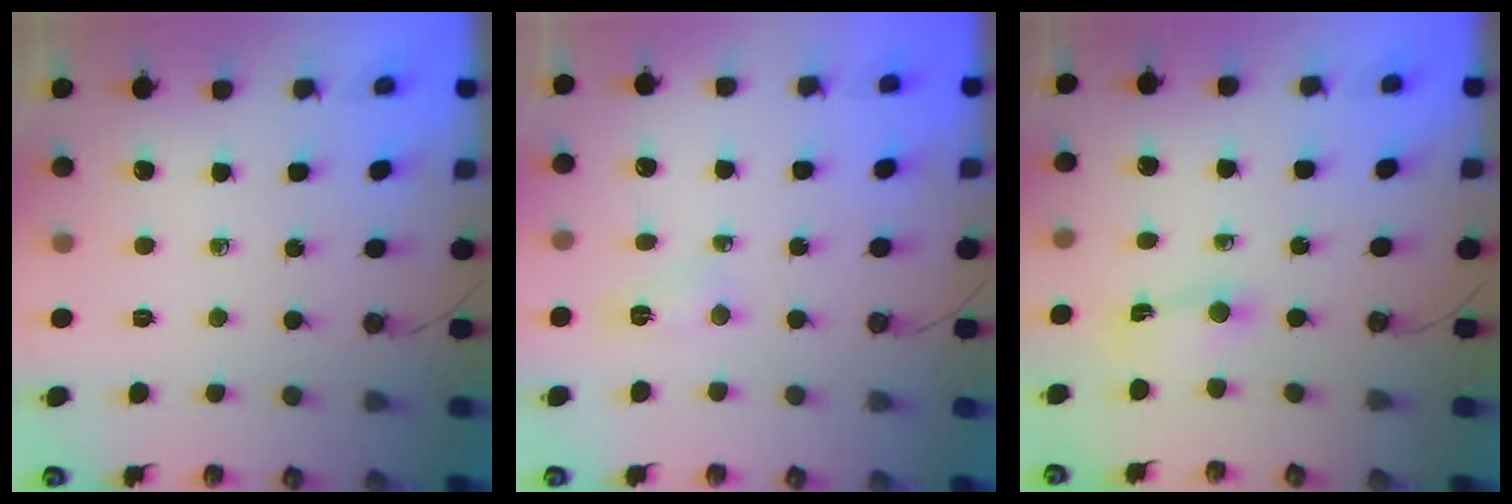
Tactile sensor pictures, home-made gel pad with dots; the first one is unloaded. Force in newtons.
{"total": 4.2, "press": 4.1, "slide": 0.5}
{"total": 2.0, "press": 2.0, "slide": 0.1}